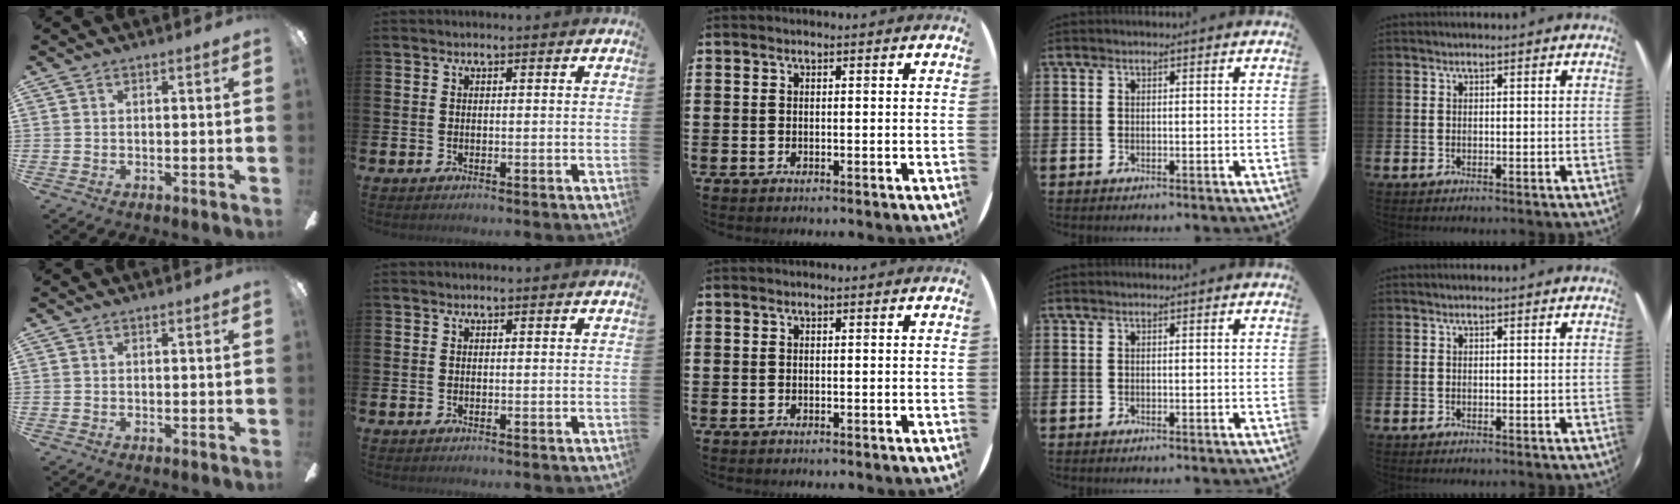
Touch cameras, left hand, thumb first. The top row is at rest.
{}